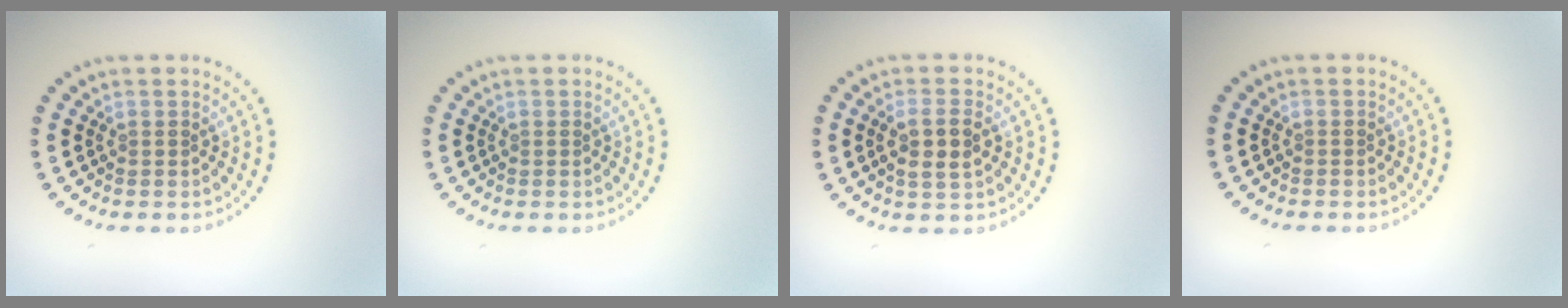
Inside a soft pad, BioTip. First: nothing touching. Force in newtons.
{"total": 0.0}
{"total": 2.8, "press": 2.7, "slide": 0.8}
{"total": 0.0}